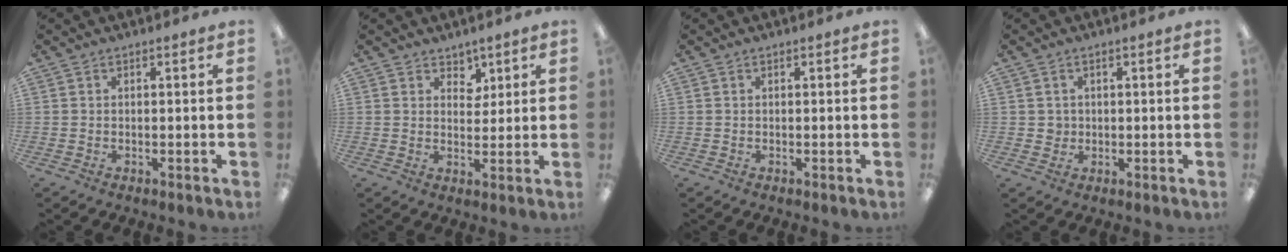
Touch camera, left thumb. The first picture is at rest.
{"total": 4.0, "force": [2.7, 2.9, 0.3], "torque": [0.006, -0.014, 0.046]}
{"total": 0.0}
{"total": 2.0, "force": [0.4, 2.0, 0.3], "torque": [-0.001, 0.002, 0.003]}